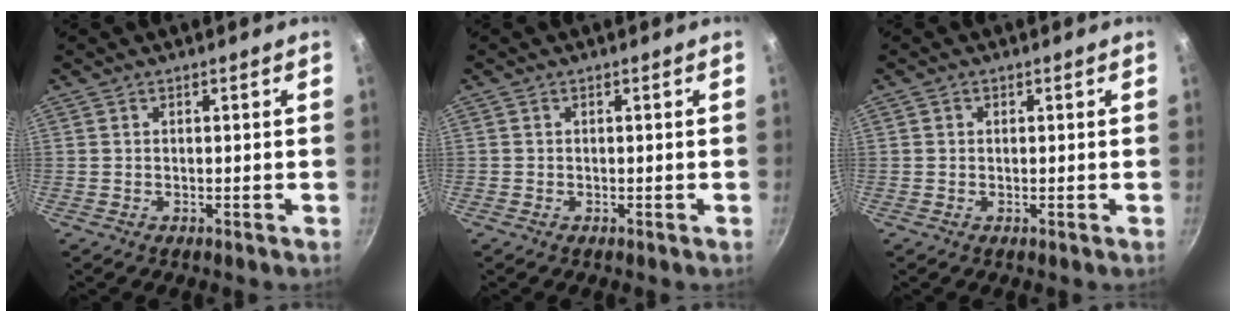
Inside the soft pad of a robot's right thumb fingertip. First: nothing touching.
{"total": 0.0}
{"total": 0.7, "force": [0.1, 0.7, 0.2], "torque": [0.000, 0.002, 0.000]}